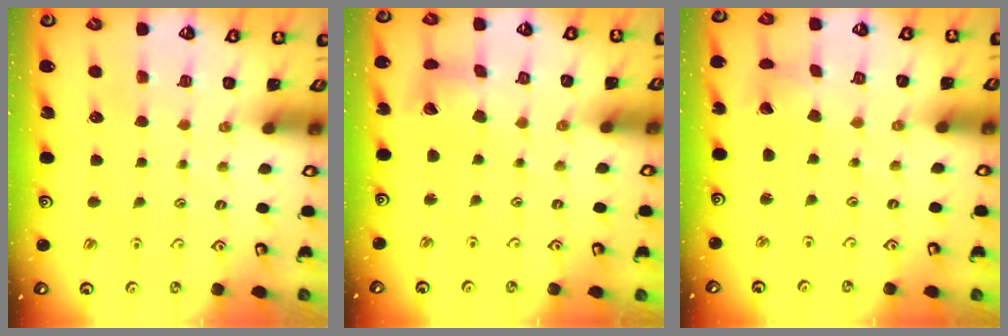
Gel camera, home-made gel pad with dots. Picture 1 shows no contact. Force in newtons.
{"total": 5.8, "press": 5.7, "slide": 0.7}
{"total": 2.2, "press": 2.2, "slide": 0.3}